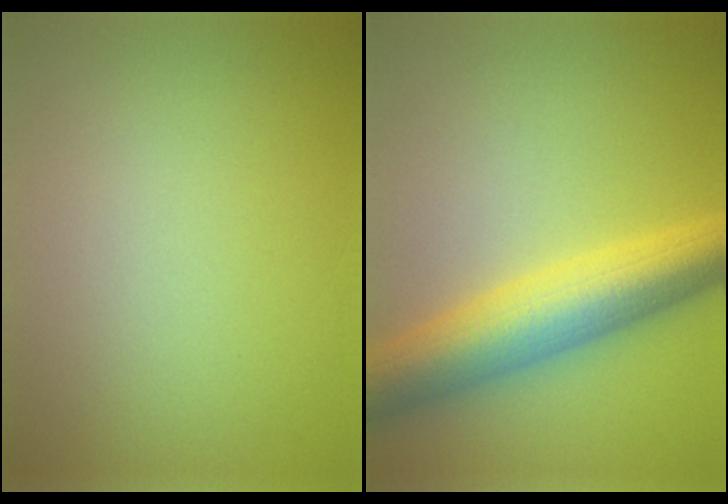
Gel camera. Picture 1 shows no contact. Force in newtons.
{"total": 8.0, "press": 8.0, "slide": 0.1}